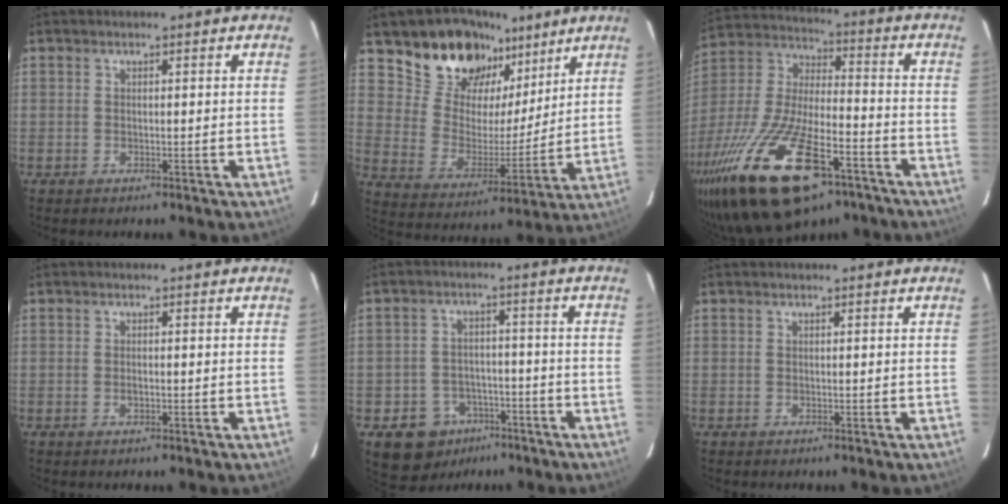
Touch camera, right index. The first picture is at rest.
{"total": 17.5, "force": [11.9, 10.8, 7.0], "torque": [-0.142, 0.020, 0.216]}
{"total": 26.7, "force": [-15.7, 9.7, 19.3], "torque": [-0.396, -0.050, -0.269]}
{"total": 1.2, "force": [-0.4, 0.6, 1.0], "torque": [-0.019, 0.001, -0.007]}
{"total": 10.1, "force": [-5.9, 7.7, 2.8], "torque": [-0.075, 0.022, -0.071]}
{"total": 0.0}